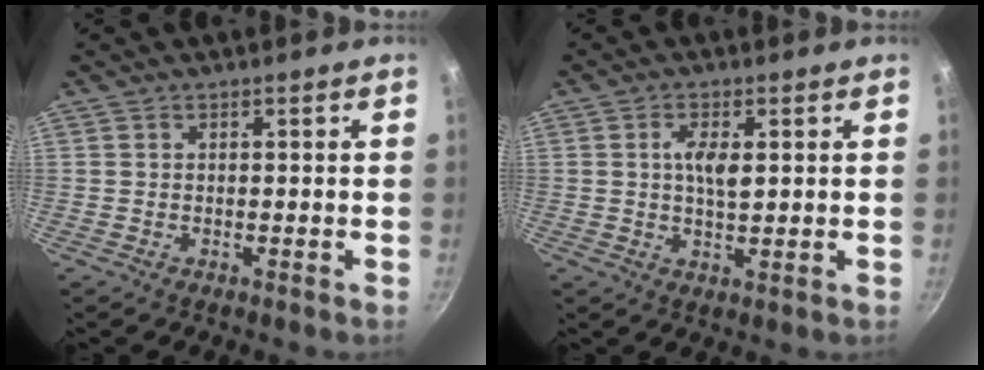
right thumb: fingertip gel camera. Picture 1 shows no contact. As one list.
[{"total": 4.8, "force": [1.0, 2.0, 4.3], "torque": [-0.075, -0.004, 0.018]}]